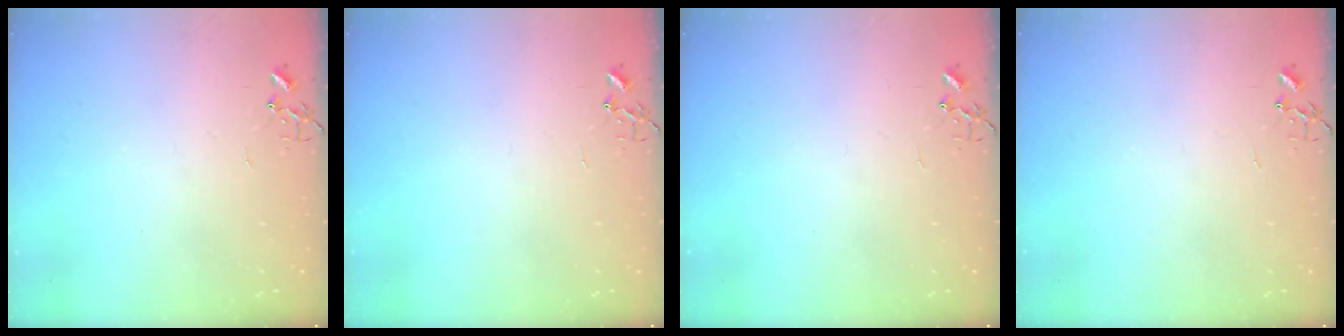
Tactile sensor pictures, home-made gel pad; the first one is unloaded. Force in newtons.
{"total": 0.0}
{"total": 0.0}
{"total": 0.0}